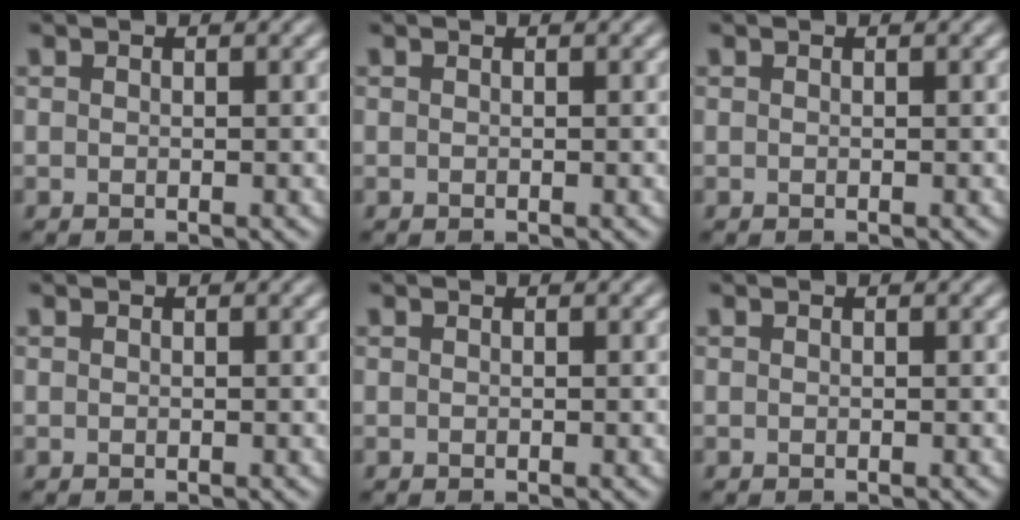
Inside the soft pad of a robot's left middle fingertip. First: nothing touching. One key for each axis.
{"total": 0.0}
{"total": 0.0}
{"total": 0.0}
{"total": 0.0}
{"total": 0.0}